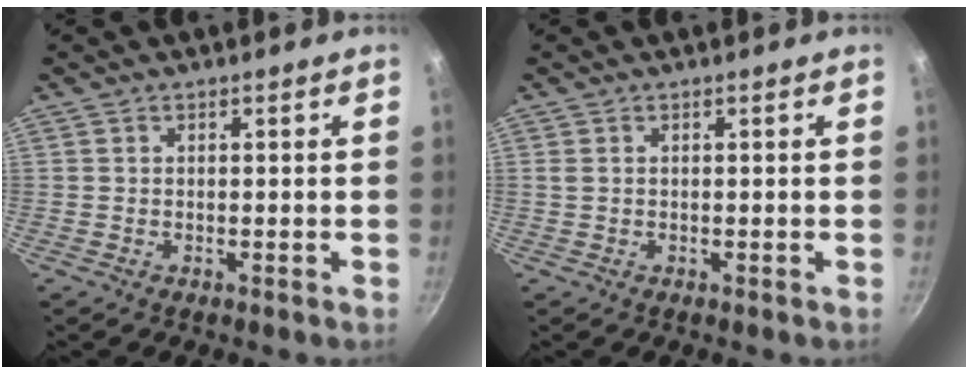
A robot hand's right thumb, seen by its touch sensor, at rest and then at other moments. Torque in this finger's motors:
{"motor_torque": [0.27, 0.04, 0.51, -0.31, -0.02]}